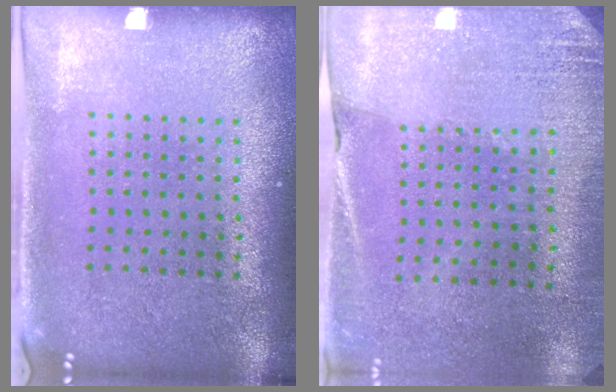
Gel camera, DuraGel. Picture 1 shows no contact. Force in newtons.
{"total": 2.6, "press": 2.4, "slide": 1.0}